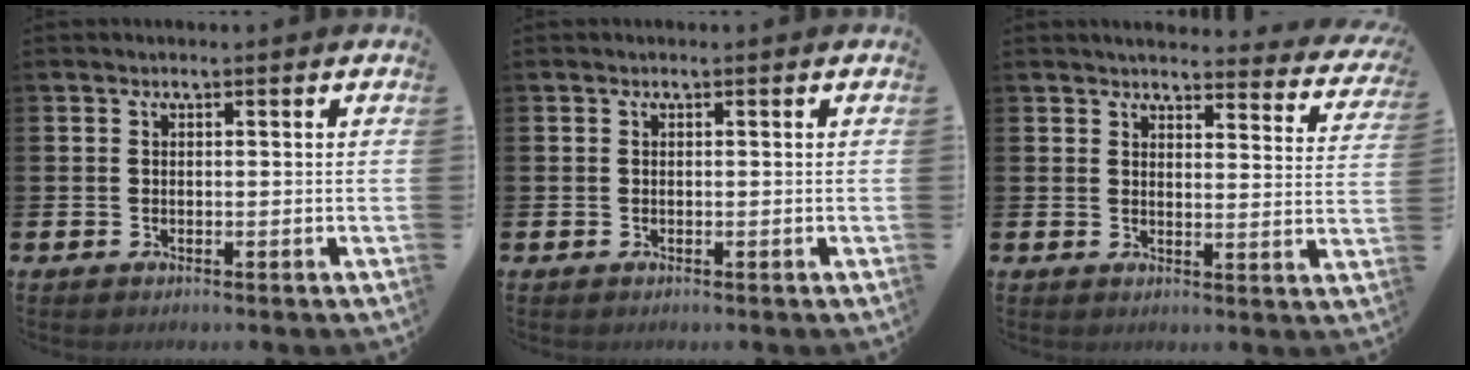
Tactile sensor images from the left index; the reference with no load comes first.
{"total": 0.0}
{"total": 3.7, "force": [3.6, 0.6, 0.5], "torque": [-0.012, -0.033, 0.058]}